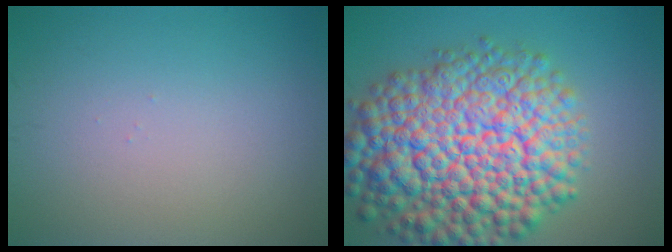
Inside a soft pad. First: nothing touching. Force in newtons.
{"total": 15.2, "press": 15.2, "slide": 0.6}